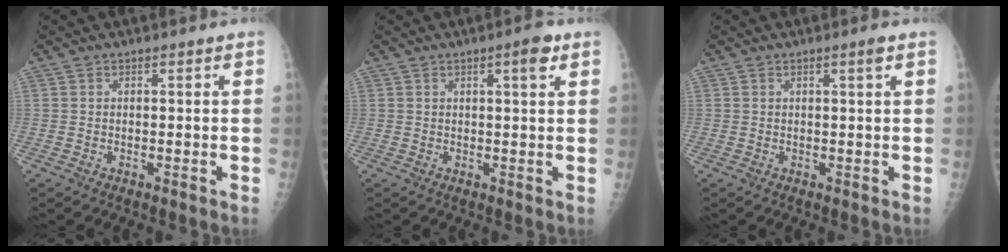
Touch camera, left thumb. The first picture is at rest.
{"total": 3.1, "force": [1.5, 0.6, 2.6], "torque": [-0.034, -0.004, 0.019]}
{"total": 1.2, "force": [0.7, 0.0, 1.0], "torque": [-0.017, -0.002, 0.010]}